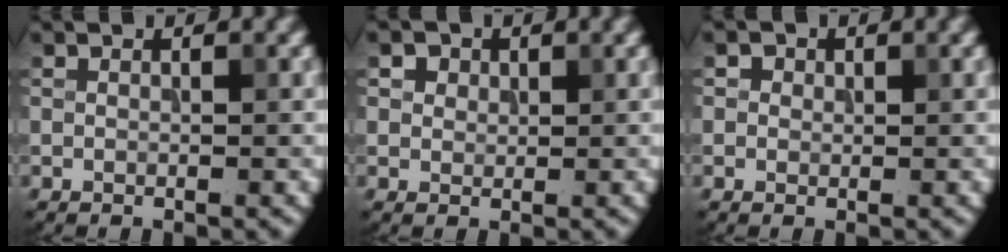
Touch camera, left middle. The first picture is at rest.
{"total": 3.4, "force": [2.0, 2.3, 1.5], "torque": [-0.037, 0.007, 0.026]}
{"total": 1.3, "force": [0.6, 1.0, 0.5], "torque": [-0.005, 0.002, -0.004]}